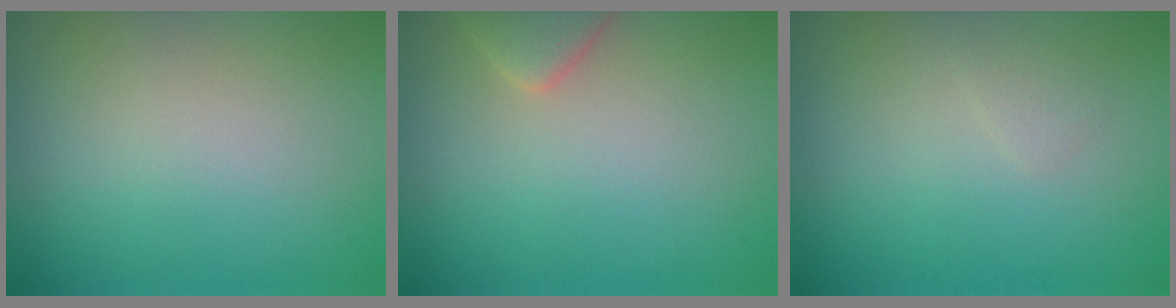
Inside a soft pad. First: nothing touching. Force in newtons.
{"total": 2.3, "press": 2.3, "slide": 0.2}
{"total": 0.7, "press": 0.7, "slide": 0.0}